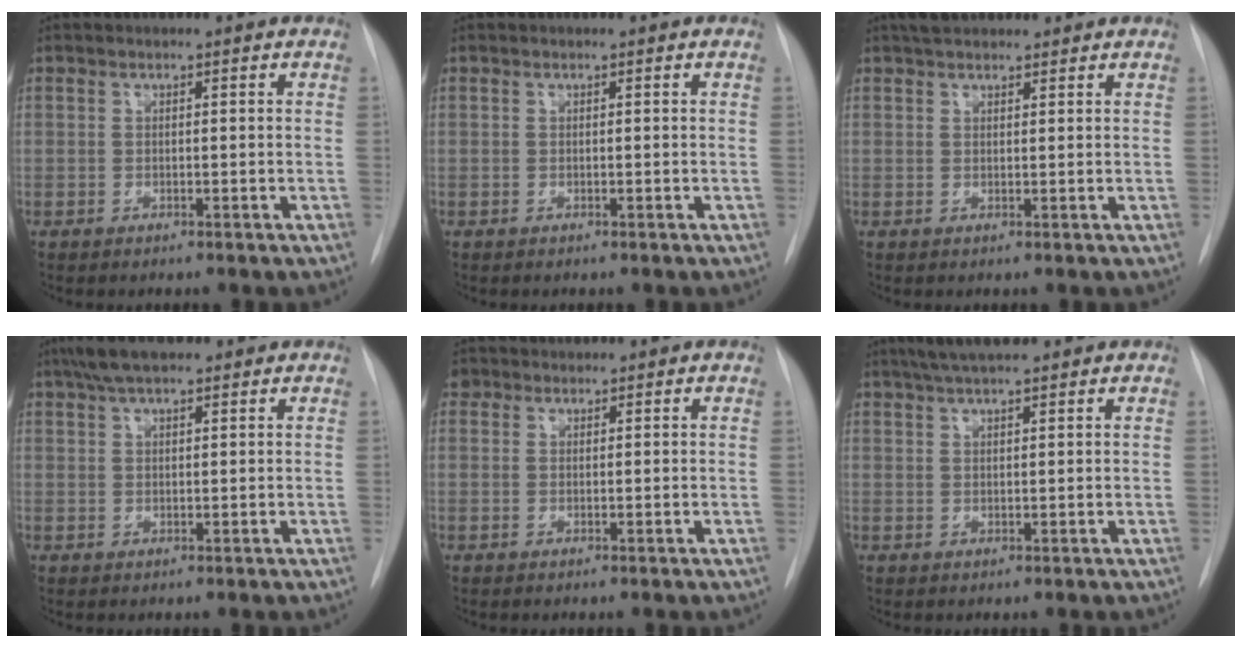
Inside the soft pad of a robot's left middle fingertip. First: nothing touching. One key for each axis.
{"total": 0.0}
{"total": 4.6, "fx": 3.9, "fy": 1.5, "fz": 1.8, "tx": -0.026, "ty": 0.030, "tz": 0.063}
{"total": 6.3, "fx": 4.7, "fy": 2.0, "fz": 3.8, "tx": -0.072, "ty": 0.024, "tz": 0.081}
{"total": 1.9, "fx": 1.2, "fy": 1.4, "fz": 0.0, "tx": 0.005, "ty": 0.014, "tz": 0.019}
{"total": 5.8, "fx": 4.8, "fy": 0.8, "fz": 3.3, "tx": -0.056, "ty": 0.023, "tz": 0.080}